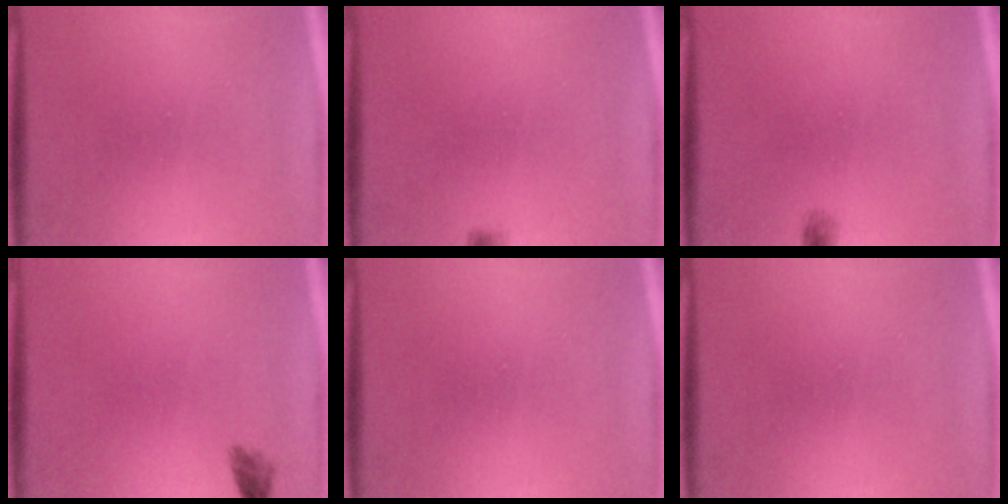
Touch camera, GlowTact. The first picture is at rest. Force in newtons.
{"total": 1.6}
{"total": 0.6}
{"total": 1.6}
{"total": 0.0}
{"total": 0.0}